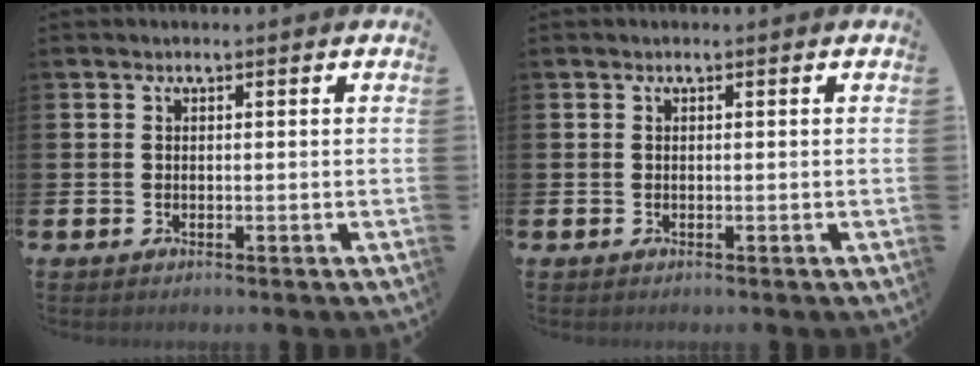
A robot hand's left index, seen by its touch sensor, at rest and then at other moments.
{"total": 0.0}